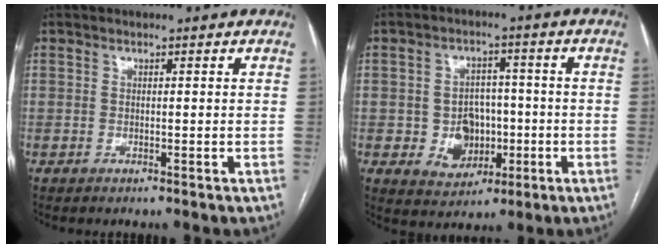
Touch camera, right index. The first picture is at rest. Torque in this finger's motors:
{"motor_torque": [0.92, -0.05, 0.35, 0.03]}